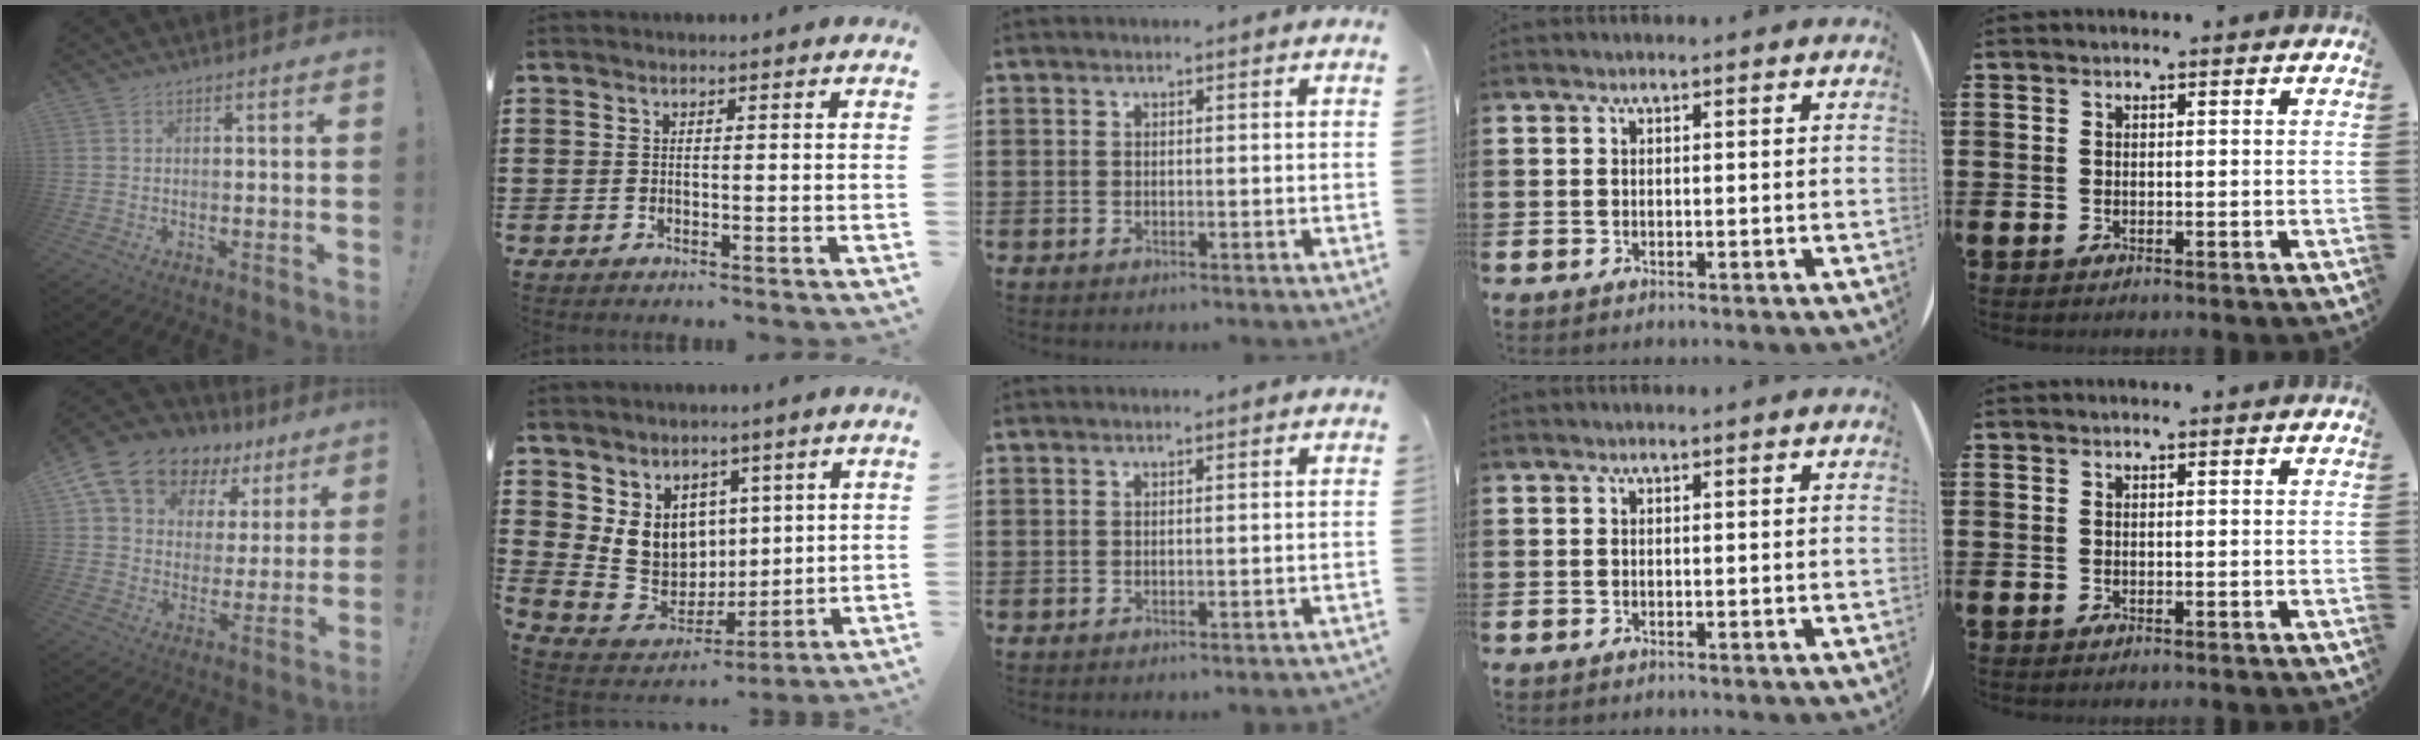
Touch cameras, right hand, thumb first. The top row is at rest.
{"thumb": {"total": 14.6, "force": [9.6, 9.2, 6.0], "torque": [-0.112, -0.057, 0.184]}, "index": {"total": 9.5, "force": [2.3, 8.5, 3.4], "torque": [-0.095, -0.012, 0.053]}, "middle": {"total": 0.8, "force": [-0.7, -0.2, 0.2], "torque": [-0.005, -0.001, -0.014]}}